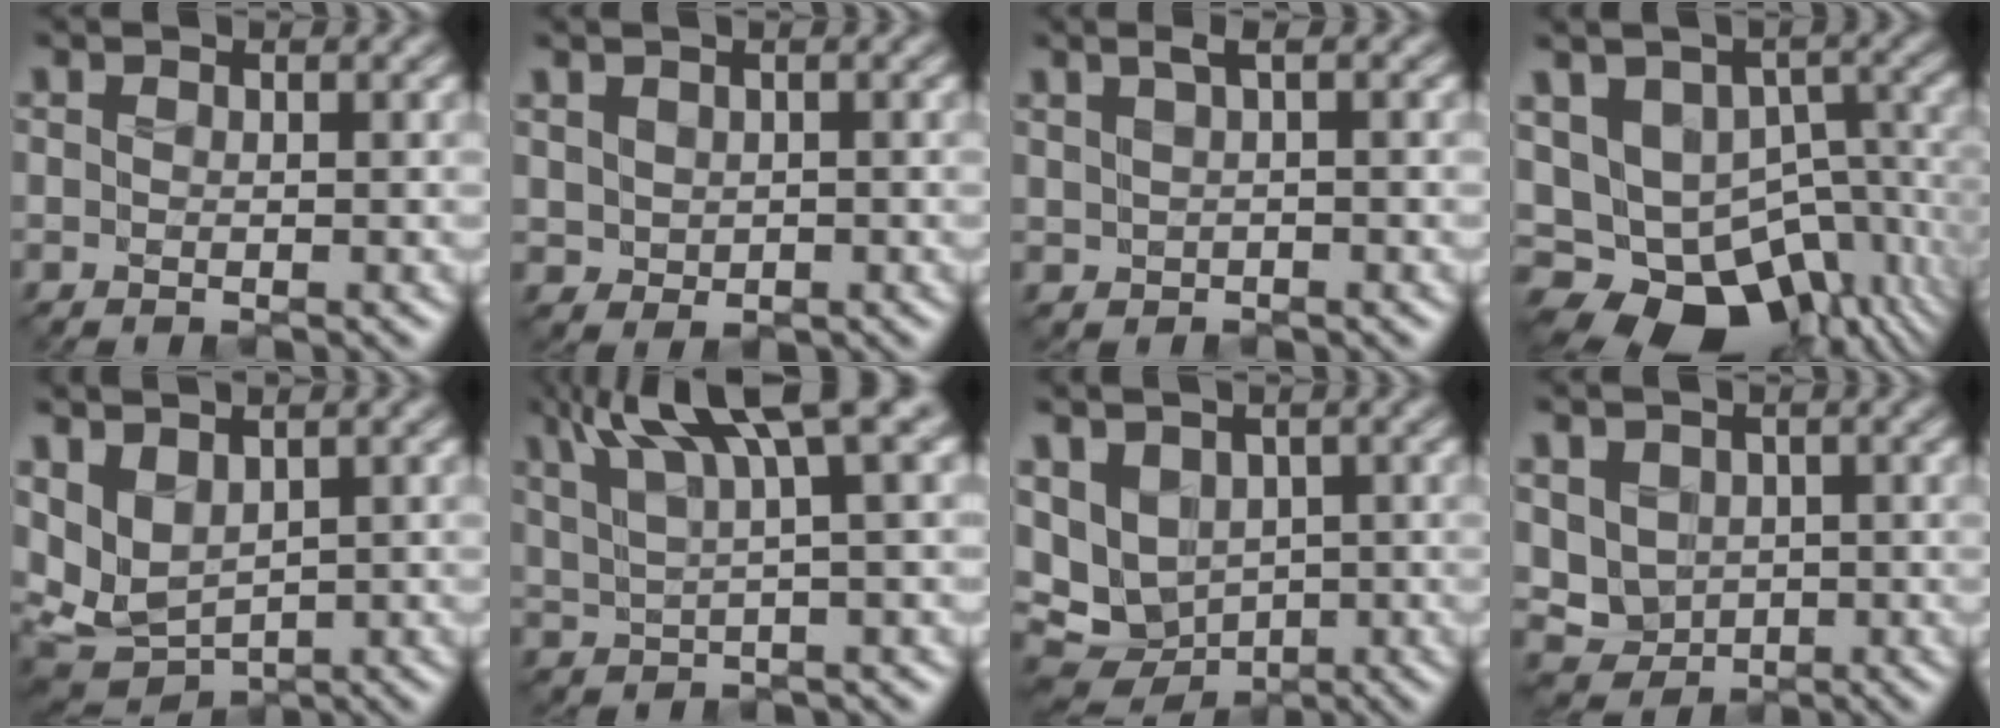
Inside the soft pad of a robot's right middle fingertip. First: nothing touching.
{"total": 1.1, "force": [0.6, 0.9, 0.3], "torque": [-0.015, 0.000, 0.014]}
{"total": 1.3, "force": [0.9, 0.1, 0.9], "torque": [-0.025, 0.004, 0.017]}
{"total": 15.6, "force": [-6.0, 11.3, 9.0], "torque": [-0.159, -0.023, -0.052]}
{"total": 4.6, "force": [1.5, 2.9, 3.3], "torque": [-0.084, -0.006, 0.032]}
{"total": 9.4, "force": [5.7, 2.1, 7.2], "torque": [-0.121, 0.025, 0.097]}
{"total": 7.4, "force": [1.3, 5.8, 4.4], "torque": [-0.112, 0.011, 0.035]}
{"total": 3.6, "force": [0.4, 3.2, 1.6], "torque": [-0.047, 0.002, 0.017]}